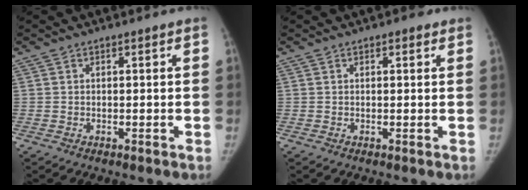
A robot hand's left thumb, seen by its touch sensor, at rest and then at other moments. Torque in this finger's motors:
{"motor_torque": [0.18, -0.02, 0.29, -0.11, 0.01]}